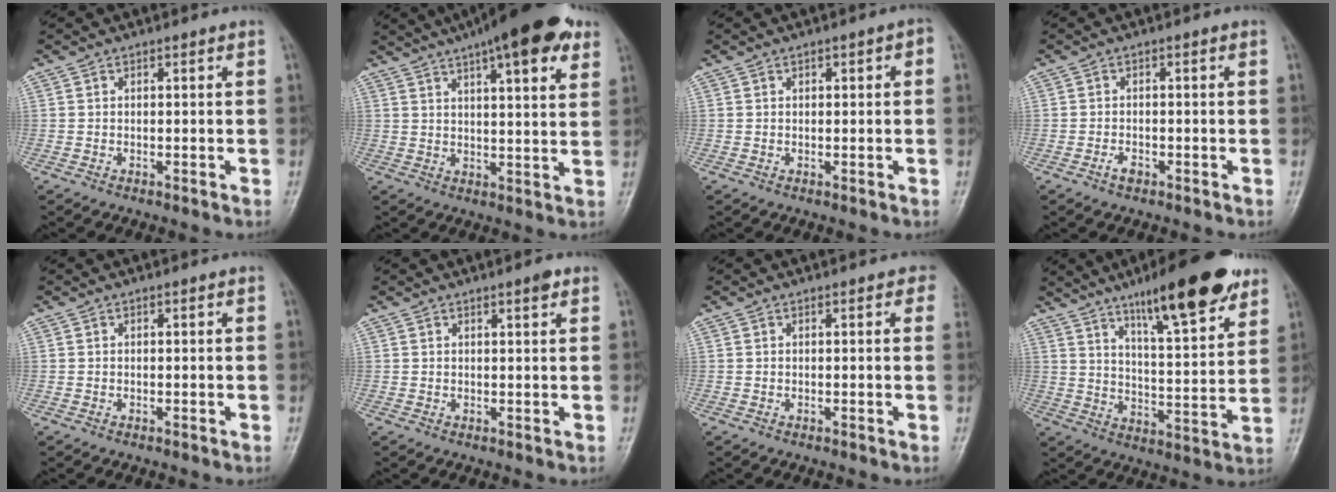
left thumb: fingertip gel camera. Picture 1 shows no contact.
{"total": 17.2, "force": [10.4, 4.7, 12.8], "torque": [-0.169, -0.015, 0.146]}
{"total": 2.6, "force": [0.4, 1.3, 2.2], "torque": [-0.023, 0.009, 0.002]}
{"total": 1.8, "force": [-1.2, 0.9, 1.1], "torque": [-0.020, 0.009, -0.022]}
{"total": 0.0}
{"total": 1.8, "force": [1.1, 0.4, 1.3], "torque": [-0.018, -0.005, 0.016]}
{"total": 1.7, "force": [0.7, 0.9, 1.2], "torque": [0.006, 0.003, 0.000]}
{"total": 18.8, "force": [12.2, 4.3, 13.6], "torque": [-0.174, -0.059, 0.191]}